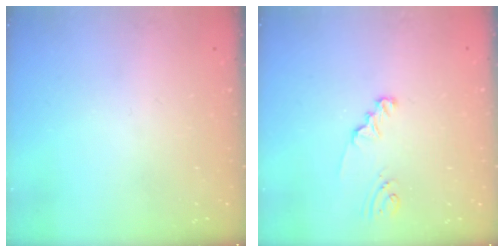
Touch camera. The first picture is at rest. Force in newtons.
{"total": 1.9, "press": 1.9, "slide": 0.3}